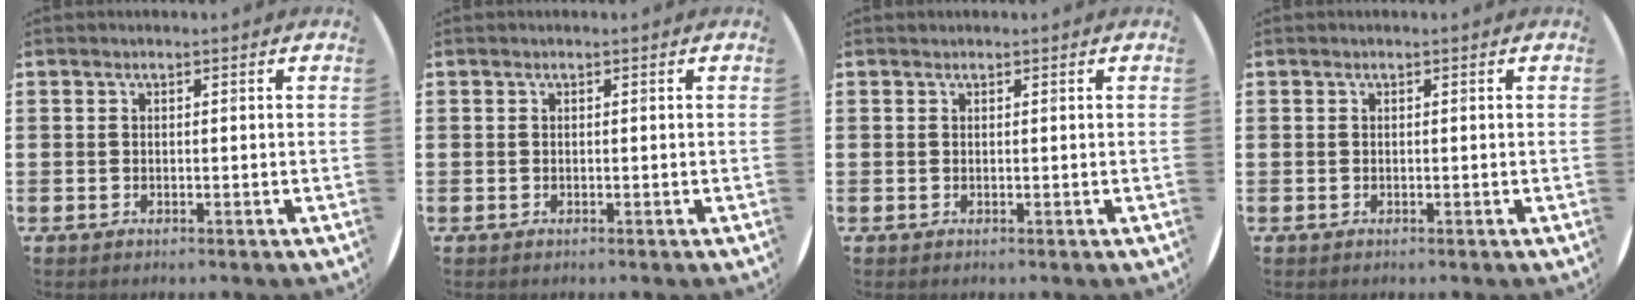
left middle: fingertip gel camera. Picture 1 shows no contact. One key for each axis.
{"total": 0.0}
{"total": 0.0}
{"total": 0.0}